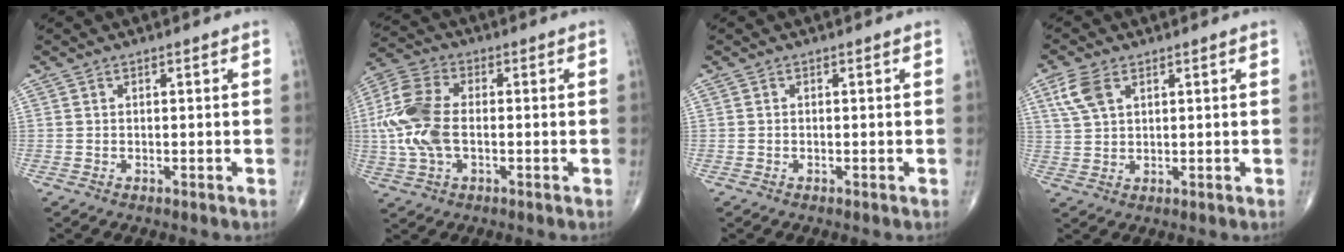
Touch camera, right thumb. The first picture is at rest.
{"total": 12.4, "force": [-0.7, 7.2, 10.1], "torque": [-0.236, 0.016, -0.018]}
{"total": 0.0}
{"total": 5.7, "force": [2.6, 3.3, 3.9], "torque": [-0.087, 0.002, 0.058]}